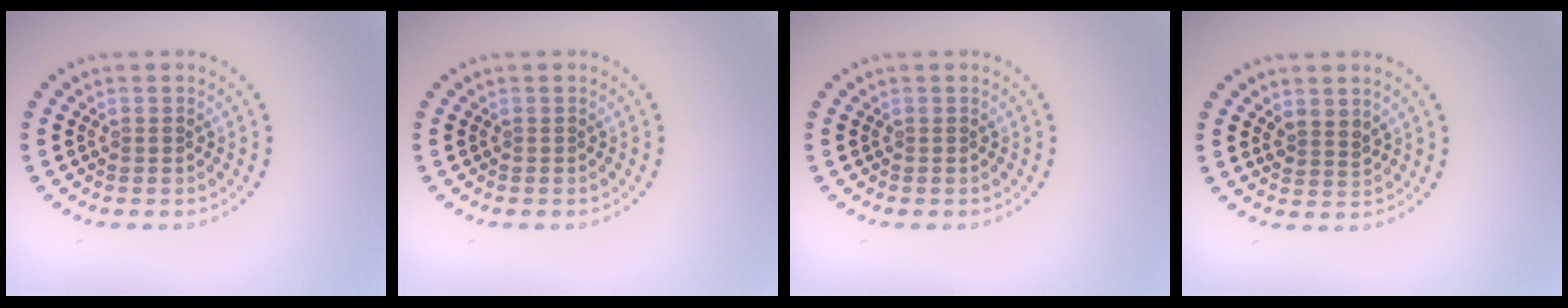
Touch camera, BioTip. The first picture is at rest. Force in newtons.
{"total": 0.0}
{"total": 0.0}
{"total": 1.6, "press": 1.3, "slide": 0.9}